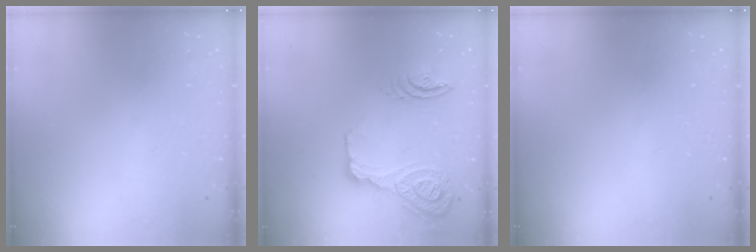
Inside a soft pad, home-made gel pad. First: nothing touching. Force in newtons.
{"total": 17.7, "press": 17.1, "slide": 4.4}
{"total": 0.0}